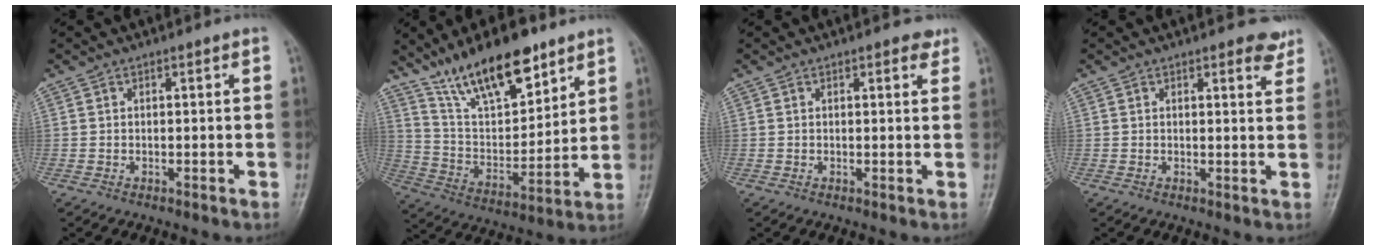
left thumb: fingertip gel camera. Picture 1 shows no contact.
{"total": 17.8, "force": [12.5, 6.6, 10.9], "torque": [-0.147, -0.062, 0.230]}
{"total": 1.9, "force": [1.3, 0.9, 1.1], "torque": [-0.003, -0.005, 0.013]}
{"total": 3.5, "force": [2.5, 1.3, 2.0], "torque": [-0.006, -0.013, 0.027]}